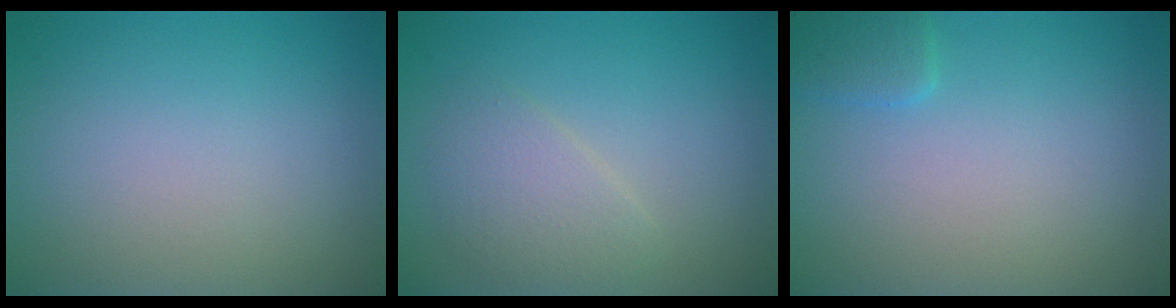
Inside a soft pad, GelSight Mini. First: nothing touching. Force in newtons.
{"total": 2.5, "press": 2.5, "slide": 0.1}
{"total": 1.4, "press": 1.4, "slide": 0.1}